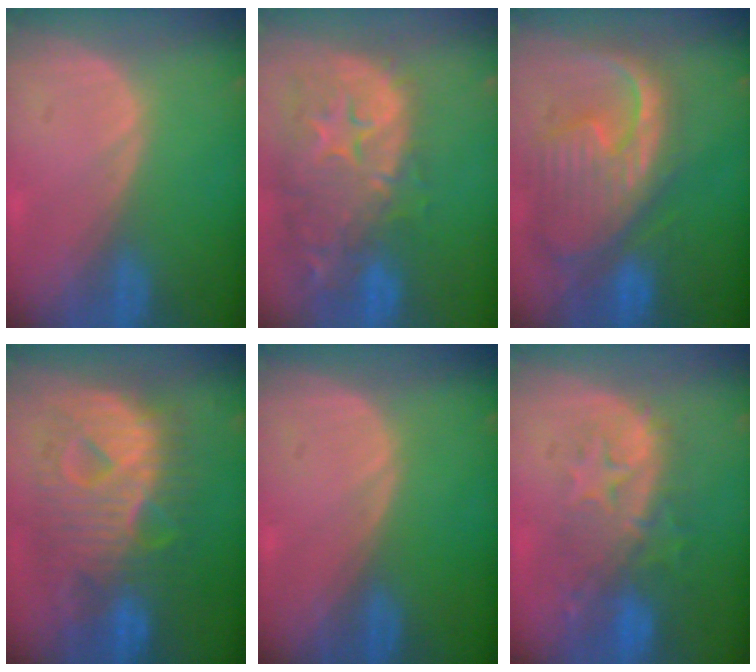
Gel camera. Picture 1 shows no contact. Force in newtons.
{"total": 14.6, "press": 11.8, "slide": 8.6}
{"total": 12.6, "press": 10.8, "slide": 6.5}
{"total": 12.7, "press": 12.6, "slide": 1.3}
{"total": 0.0}
{"total": 9.9, "press": 8.7, "slide": 4.7}